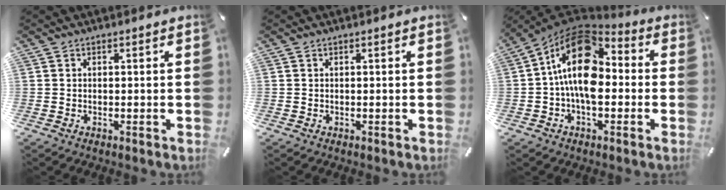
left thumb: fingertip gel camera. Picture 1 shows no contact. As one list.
[{"total": 0.0}, {"total": 17.2, "force": [0.2, 10.1, 13.9], "torque": [-0.255, -0.001, 0.000]}]